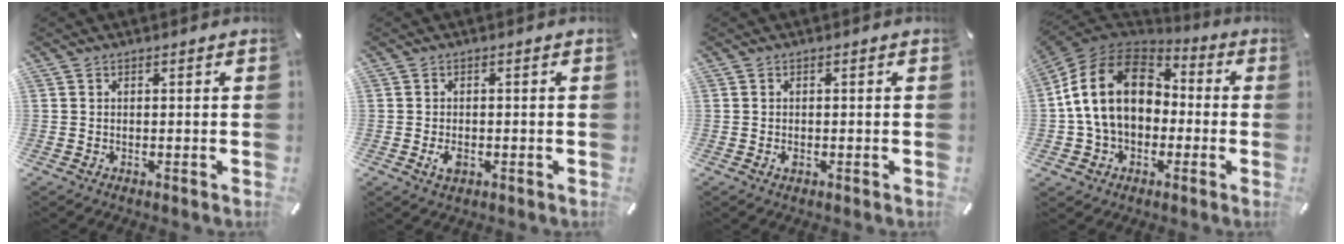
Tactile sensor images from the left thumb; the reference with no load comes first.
{"total": 2.9, "force": [-1.0, 1.8, 2.1], "torque": [-0.051, -0.002, -0.020]}
{"total": 1.3, "force": [-0.4, 0.8, 0.9], "torque": [-0.017, -0.001, -0.007]}
{"total": 18.7, "force": [1.3, 14.6, 11.7], "torque": [-0.242, 0.023, 0.024]}